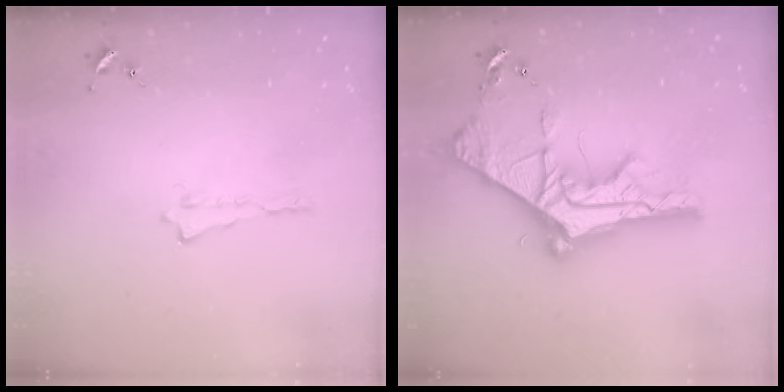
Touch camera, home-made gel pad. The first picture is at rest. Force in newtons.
{"total": 10.8, "press": 10.7, "slide": 1.2}